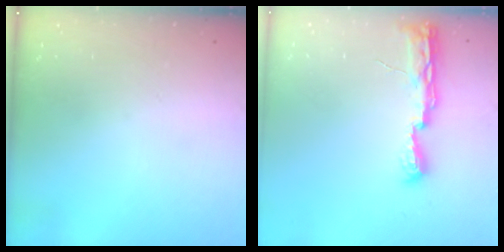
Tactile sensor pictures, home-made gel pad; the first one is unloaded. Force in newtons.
{"total": 10.6, "press": 9.1, "slide": 5.5}